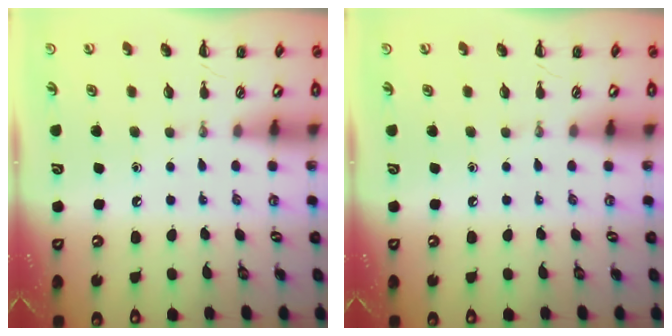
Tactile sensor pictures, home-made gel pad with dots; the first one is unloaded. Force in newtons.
{"total": 0.0}